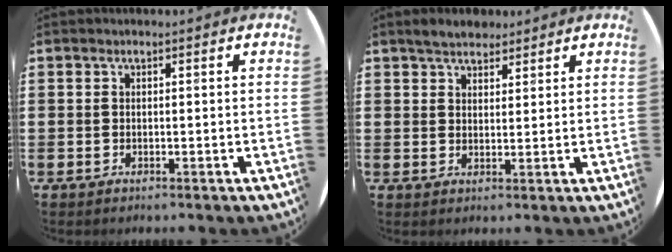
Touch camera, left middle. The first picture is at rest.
{"total": 3.2, "force": [2.9, 1.1, 0.7], "torque": [-0.012, -0.001, 0.055]}